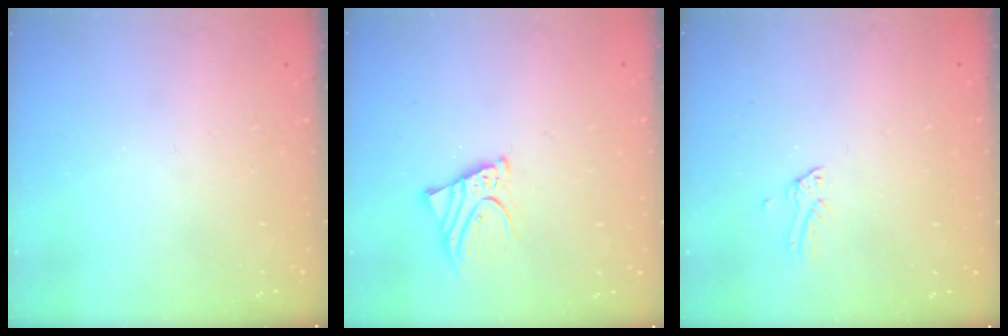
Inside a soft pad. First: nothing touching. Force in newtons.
{"total": 5.4, "press": 5.3, "slide": 0.7}
{"total": 0.0}